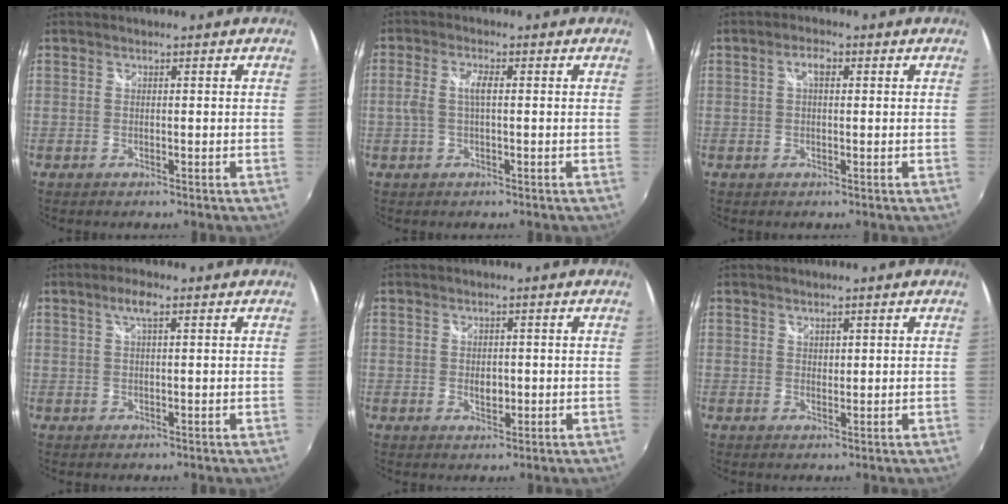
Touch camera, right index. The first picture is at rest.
{"total": 3.7, "force": [0.0, 1.0, 3.5], "torque": [-0.071, 0.004, 0.001]}
{"total": 2.4, "force": [0.5, 1.1, 2.1], "torque": [-0.038, 0.009, 0.007]}
{"total": 2.7, "force": [1.3, 0.5, 2.3], "torque": [-0.043, 0.007, 0.021]}
{"total": 2.4, "force": [-0.2, 1.7, 1.7], "torque": [-0.027, -0.003, -0.002]}
{"total": 1.2, "force": [1.0, 0.6, 0.2], "torque": [0.001, 0.001, 0.017]}